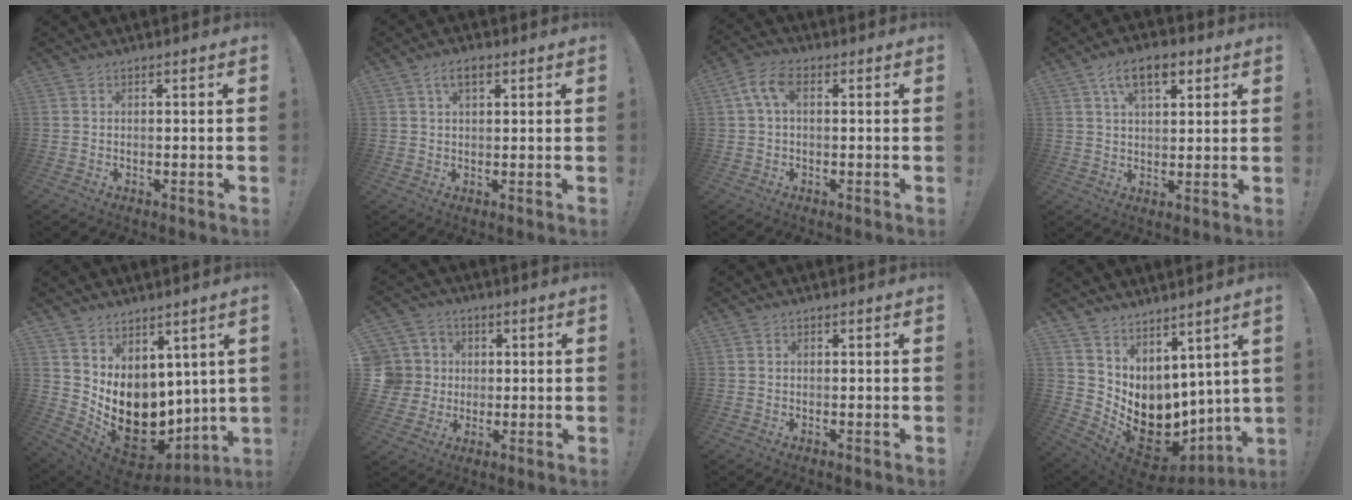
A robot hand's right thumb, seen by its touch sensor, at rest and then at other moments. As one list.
[{"total": 4.3, "force": [1.9, 2.1, 3.2], "torque": [-0.059, 0.004, 0.032]}, {"total": 6.2, "force": [1.2, 3.4, 5.1], "torque": [-0.116, 0.010, 0.023]}, {"total": 9.5, "force": [4.6, 4.9, 6.8], "torque": [-0.105, 0.001, 0.082]}, {"total": 13.3, "force": [-0.1, 10.6, 8.0], "torque": [-0.135, -0.025, 0.024]}, {"total": 8.9, "force": [1.2, 8.5, 2.3], "torque": [-0.048, 0.000, 0.029]}, {"total": 0.0}, {"total": 8.5, "force": [-1.1, 7.5, 3.7], "torque": [-0.050, -0.028, 0.002]}]